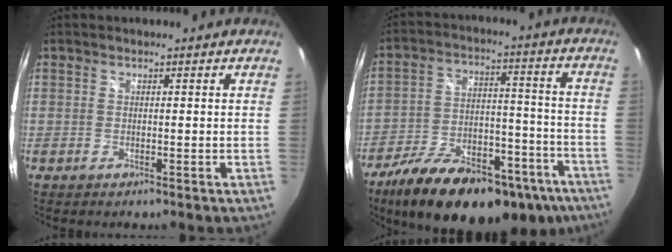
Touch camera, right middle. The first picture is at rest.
{"total": 27.2, "force": [-19.0, 11.9, 15.5], "torque": [-0.262, -0.003, -0.263]}